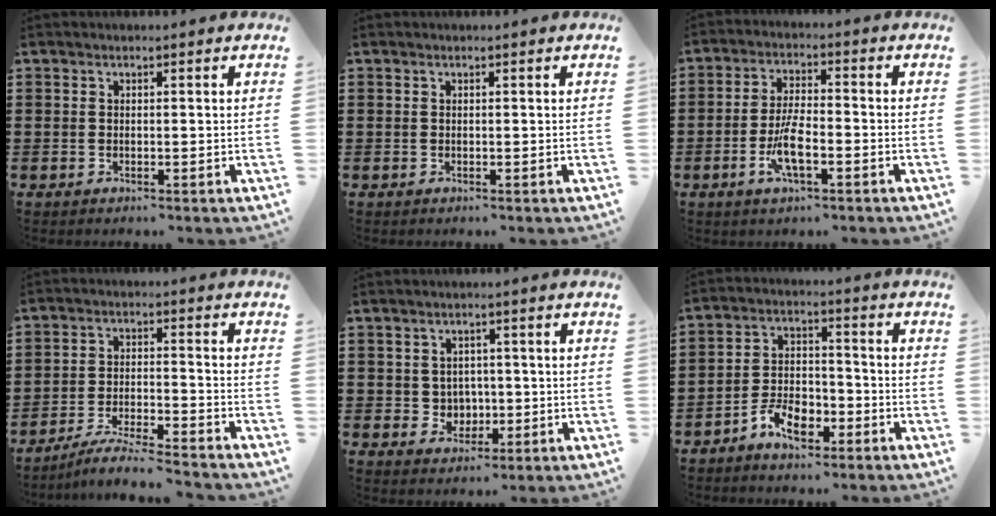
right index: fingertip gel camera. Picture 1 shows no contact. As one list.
[{"total": 0.0}, {"total": 6.7, "force": [-2.6, 2.0, 5.8], "torque": [-0.129, -0.009, -0.052]}, {"total": 5.6, "force": [-5.3, -0.4, 1.6], "torque": [-0.042, -0.013, -0.105]}, {"total": 3.2, "force": [0.2, 3.1, 0.7], "torque": [-0.028, 0.010, -0.001]}, {"total": 6.6, "force": [-4.3, 3.3, 3.7], "torque": [-0.080, 0.015, -0.084]}]